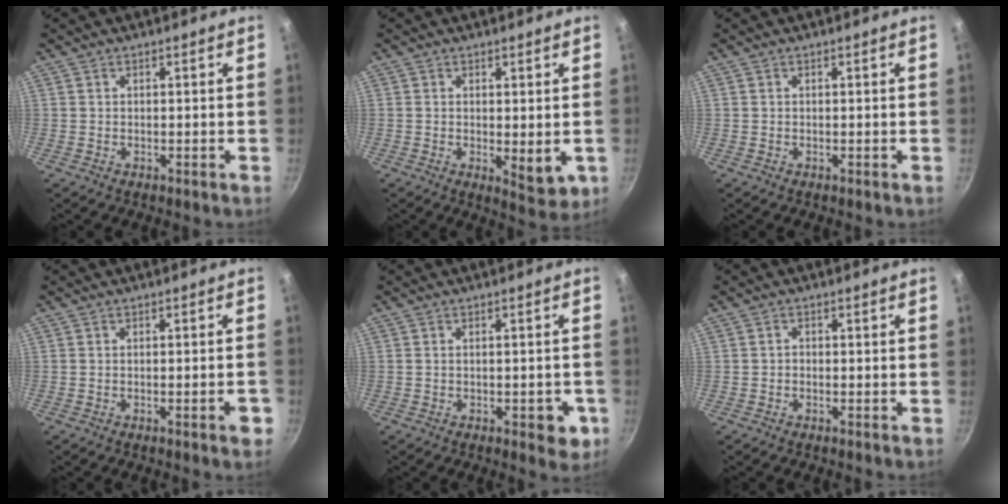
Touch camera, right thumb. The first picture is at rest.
{"total": 5.8, "force": [-0.3, 2.4, 5.2], "torque": [-0.072, -0.015, 0.000]}
{"total": 0.0}
{"total": 2.9, "force": [-1.2, 0.6, 2.6], "torque": [-0.027, 0.007, -0.017]}
{"total": 5.1, "force": [-1.7, 2.4, 4.1], "torque": [-0.033, 0.006, -0.019]}
{"total": 0.8, "force": [-0.4, 0.6, 0.4], "torque": [-0.006, 0.005, -0.008]}